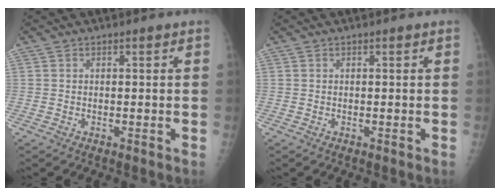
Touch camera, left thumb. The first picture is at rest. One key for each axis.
{"total": 0.0}